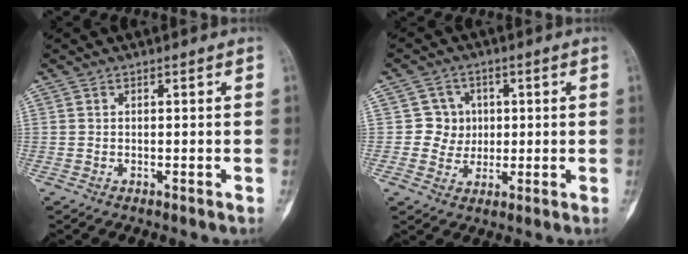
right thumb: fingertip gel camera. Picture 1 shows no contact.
{"total": 5.2, "force": [0.6, 5.1, 0.6], "torque": [0.029, 0.009, 0.005]}